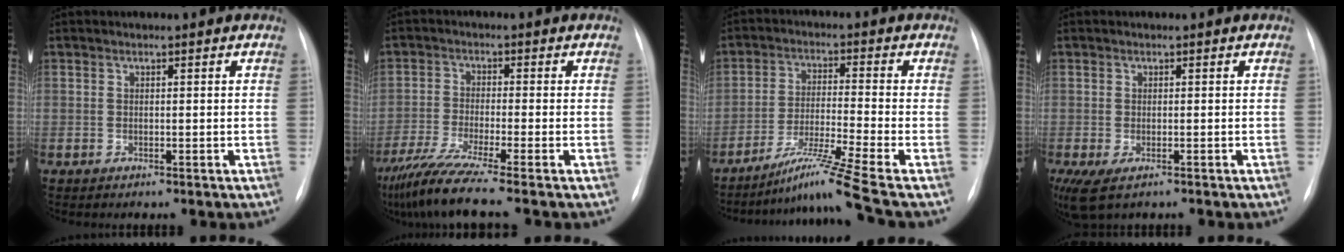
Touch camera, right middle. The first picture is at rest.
{"total": 9.6, "force": [-7.5, -1.5, 5.8], "torque": [-0.102, -0.039, -0.131]}
{"total": 9.6, "force": [-7.2, -2.9, 5.7], "torque": [-0.109, -0.025, -0.127]}
{"total": 5.3, "force": [-3.3, 2.0, 3.6], "torque": [-0.070, -0.018, -0.058]}